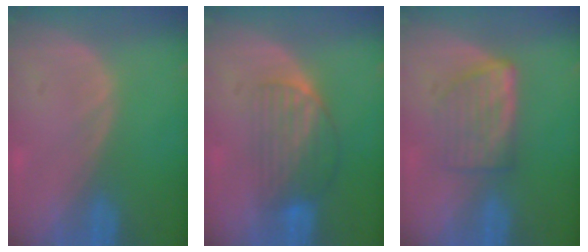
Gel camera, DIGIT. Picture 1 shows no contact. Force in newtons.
{"total": 6.8, "press": 6.0, "slide": 3.2}
{"total": 6.1, "press": 5.4, "slide": 2.7}